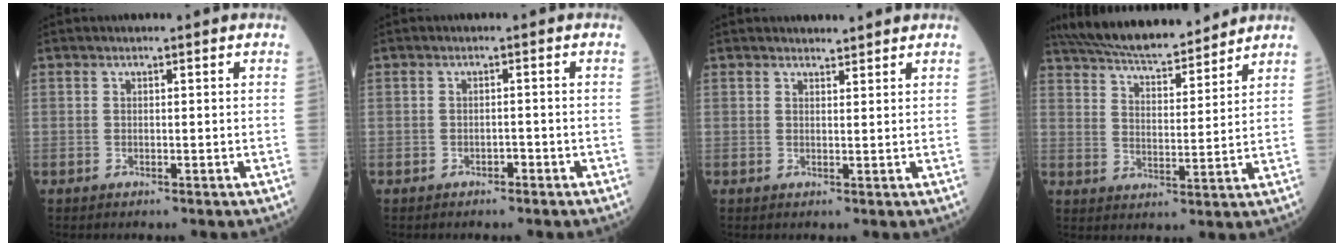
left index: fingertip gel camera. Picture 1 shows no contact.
{"total": 1.0, "force": [-0.8, 0.5, 0.4], "torque": [-0.008, 0.001, -0.012]}
{"total": 2.4, "force": [2.3, 0.4, 0.1], "torque": [-0.008, 0.006, 0.033]}
{"total": 15.7, "force": [14.1, 2.4, 6.3], "torque": [-0.113, 0.017, 0.230]}